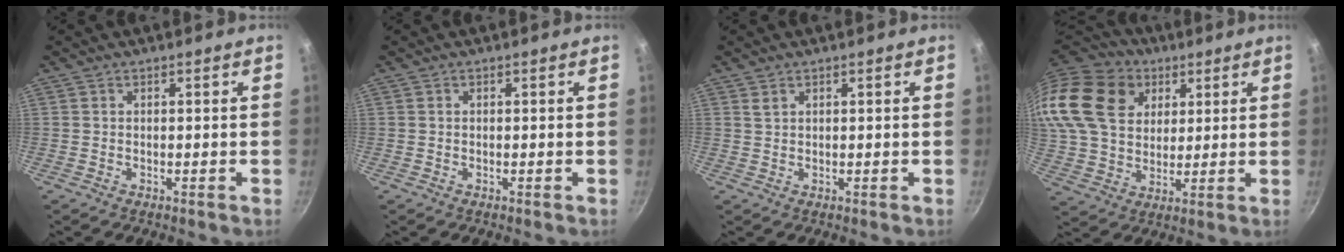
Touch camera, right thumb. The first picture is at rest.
{"total": 0.0}
{"total": 1.3, "force": [0.9, 0.7, 0.7], "torque": [-0.012, -0.002, 0.019]}
{"total": 26.7, "force": [12.5, 19.2, 13.7], "torque": [-0.302, 0.015, 0.235]}